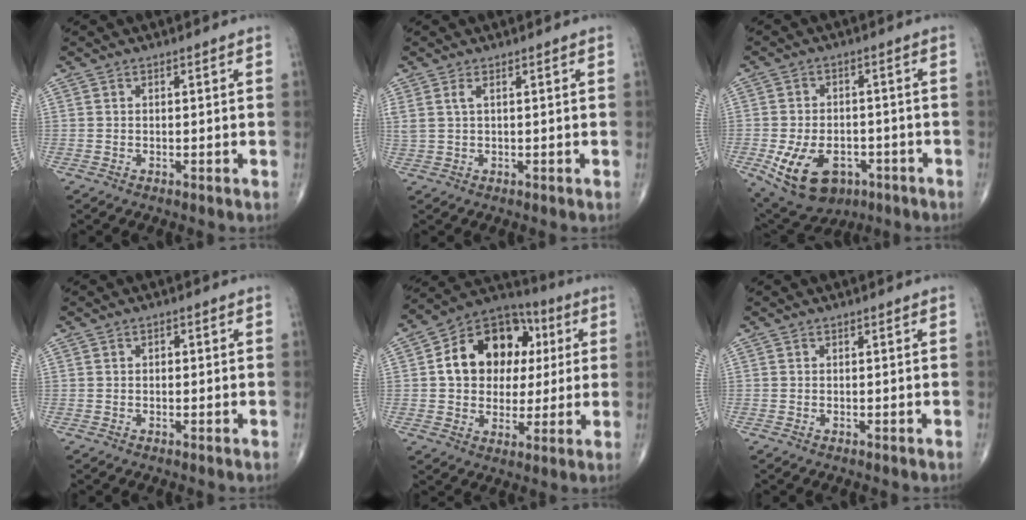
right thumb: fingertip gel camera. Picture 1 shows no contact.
{"total": 2.5, "force": [1.1, 0.8, 2.1], "torque": [-0.059, 0.009, 0.032]}
{"total": 13.4, "force": [-5.2, 8.8, 8.7], "torque": [-0.145, 0.016, -0.068]}
{"total": 1.0, "force": [0.2, 0.6, 0.7], "torque": [-0.010, 0.003, 0.001]}
{"total": 17.5, "force": [3.3, 13.2, 11.0], "torque": [-0.134, 0.018, 0.048]}
{"total": 0.0}